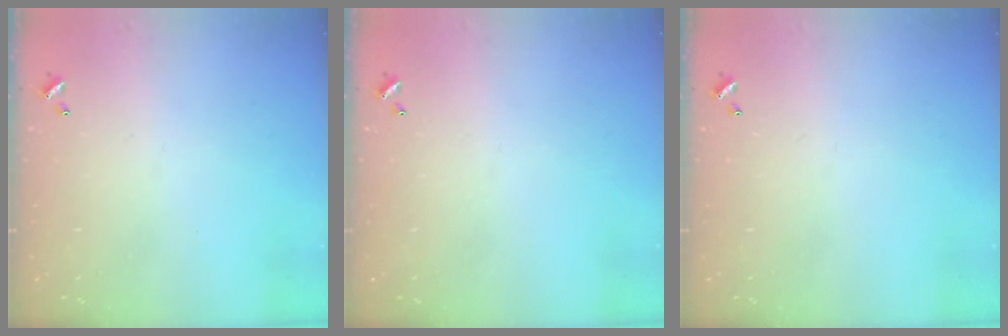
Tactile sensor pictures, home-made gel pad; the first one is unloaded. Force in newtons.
{"total": 0.0}
{"total": 0.0}